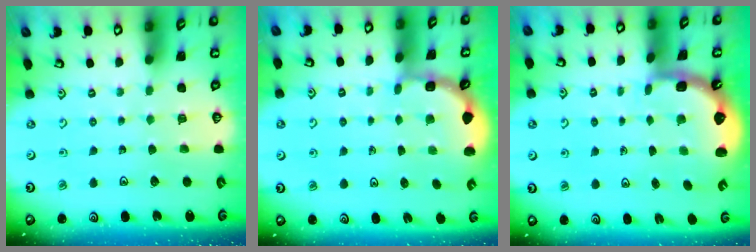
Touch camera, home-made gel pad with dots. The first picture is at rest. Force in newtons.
{"total": 2.1, "press": 2.1, "slide": 0.3}
{"total": 2.5, "press": 1.6, "slide": 1.9}